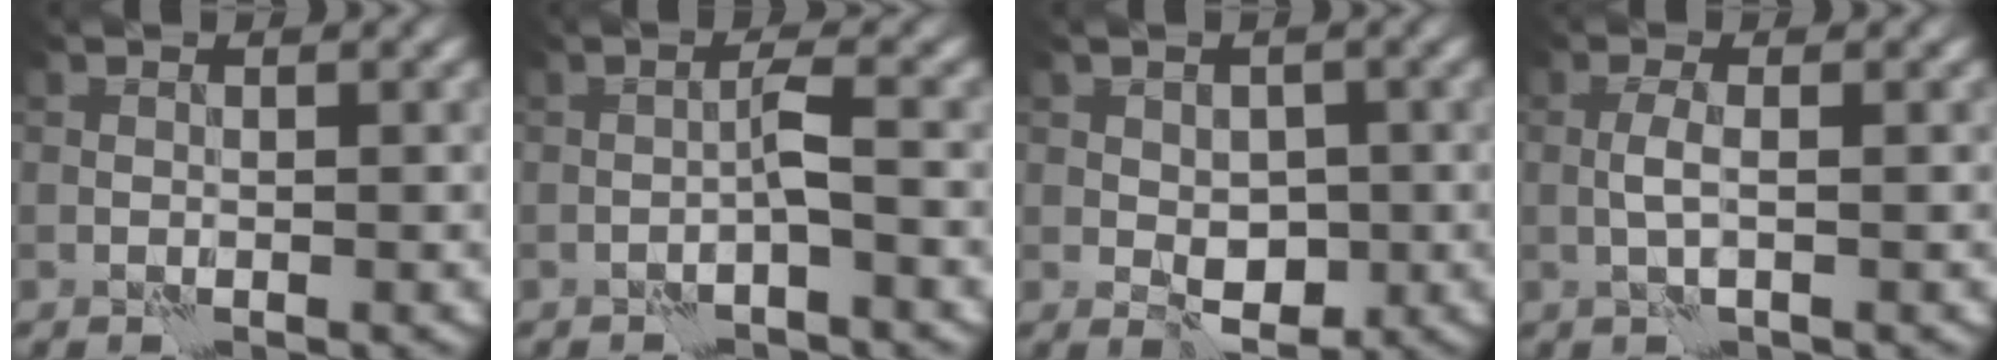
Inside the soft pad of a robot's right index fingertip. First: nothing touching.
{"total": 1.7, "force": [-0.9, -0.4, 1.4], "torque": [-0.027, 0.012, -0.019]}
{"total": 3.7, "force": [-0.7, 2.4, 2.6], "torque": [-0.033, -0.004, -0.013]}
{"total": 1.5, "force": [-0.2, 0.1, 1.5], "torque": [-0.034, 0.005, -0.006]}